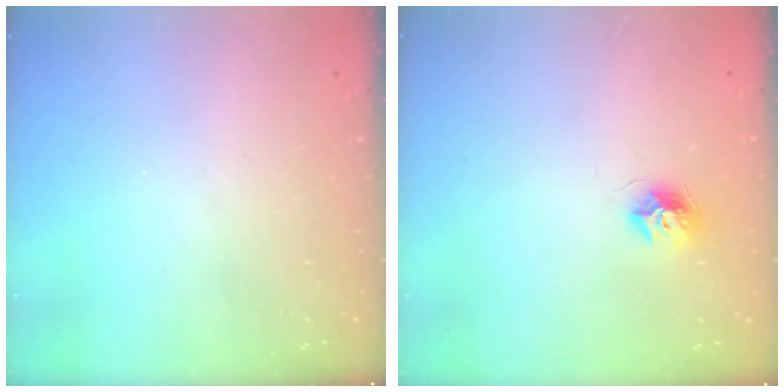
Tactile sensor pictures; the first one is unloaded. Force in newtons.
{"total": 7.9, "press": 7.9, "slide": 0.4}